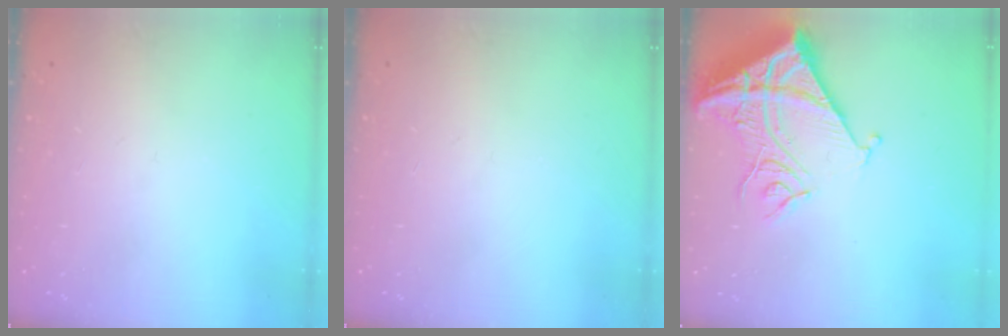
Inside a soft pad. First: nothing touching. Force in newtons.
{"total": 0.0}
{"total": 16.8, "press": 16.6, "slide": 2.1}